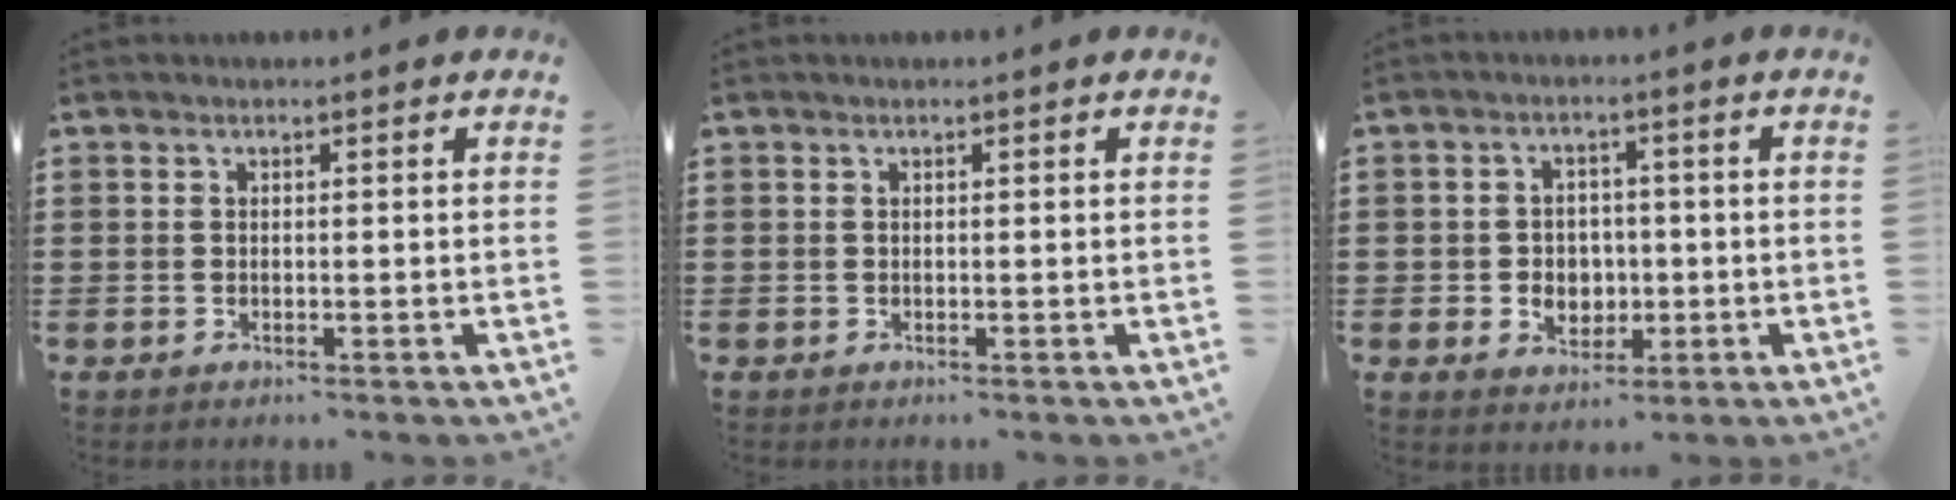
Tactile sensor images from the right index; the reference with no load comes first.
{"total": 0.0}
{"total": 4.1, "force": [-0.6, 3.8, 1.5], "torque": [-0.032, 0.007, -0.015]}